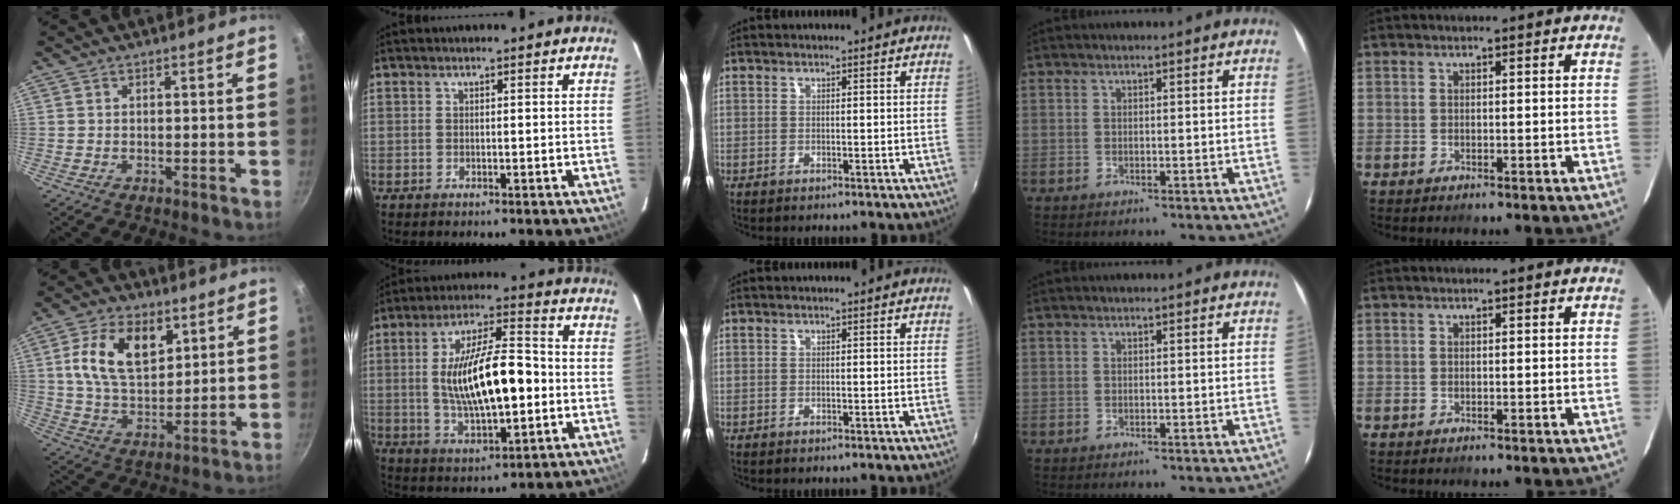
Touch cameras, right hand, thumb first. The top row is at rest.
{"thumb": {"total": 14.6, "force": [5.1, 8.9, 10.4], "torque": [-0.159, -0.018, 0.090]}, "index": {"total": 16.6, "force": [-0.9, 5.6, 15.6], "torque": [-0.281, 0.006, -0.006]}}